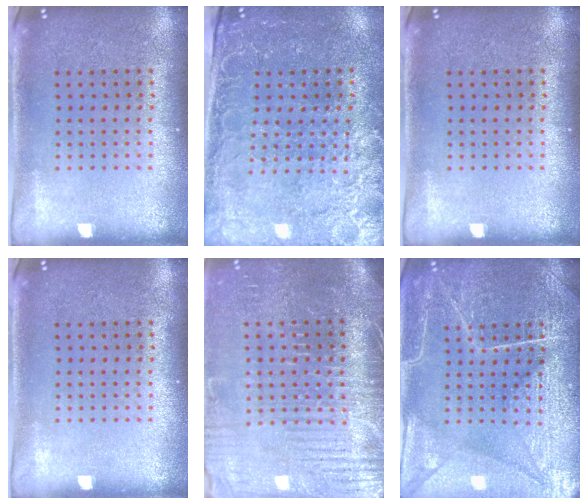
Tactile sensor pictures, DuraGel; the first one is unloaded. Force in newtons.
{"total": 2.9, "press": 2.8, "slide": 0.8}
{"total": 0.0}
{"total": 0.0}
{"total": 4.2, "press": 3.9, "slide": 1.6}
{"total": 6.7, "press": 6.6, "slide": 0.8}